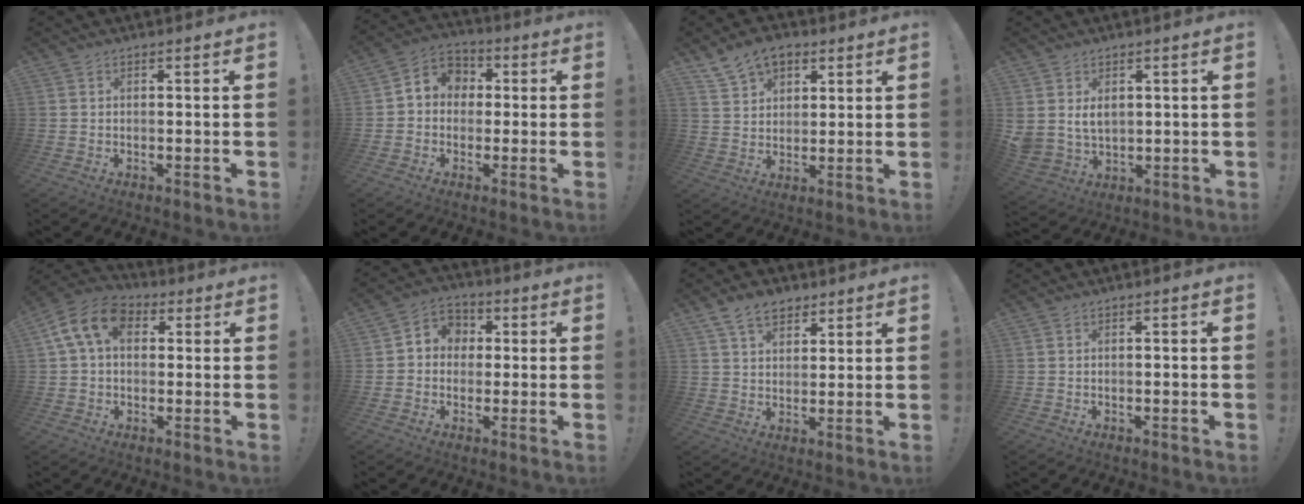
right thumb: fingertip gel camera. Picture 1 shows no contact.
{"total": 6.9, "force": [-0.2, 6.4, 2.5], "torque": [-0.036, 0.011, 0.003]}
{"total": 9.4, "force": [6.2, 6.0, 3.8], "torque": [-0.071, -0.027, 0.122]}
{"total": 6.2, "force": [3.0, 4.7, 2.8], "torque": [-0.056, -0.018, 0.059]}
{"total": 12.4, "force": [3.5, 8.3, 8.4], "torque": [-0.159, 0.004, 0.069]}
{"total": 6.4, "force": [-0.3, 6.1, 2.2], "torque": [-0.029, 0.009, -0.001]}
{"total": 8.2, "force": [5.3, 5.0, 3.8], "torque": [-0.065, -0.016, 0.101]}
{"total": 0.6, "force": [-0.5, 0.0, 0.4], "torque": [-0.006, 0.000, -0.008]}